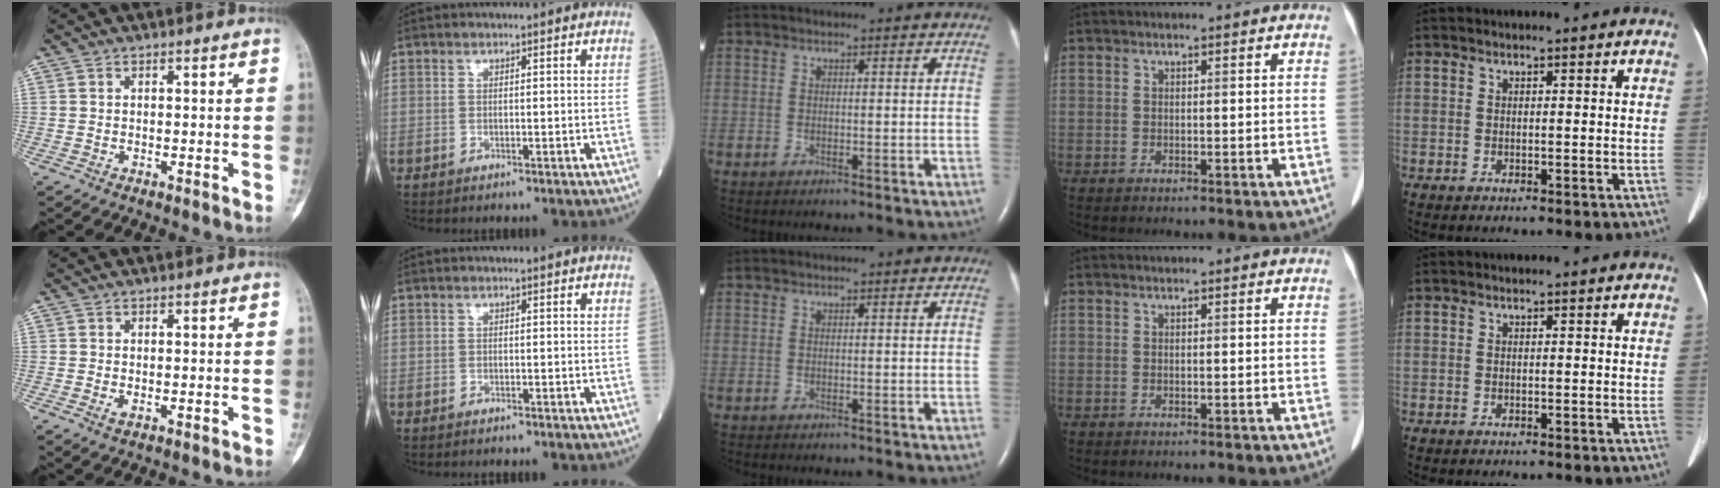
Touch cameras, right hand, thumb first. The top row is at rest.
{"thumb": {"total": 1.1, "force": [-0.4, 0.5, 0.9], "torque": [-0.018, 0.000, -0.008]}, "index": {"total": 0.5, "force": [-0.5, 0.0, 0.0], "torque": [-0.004, -0.001, -0.011]}}